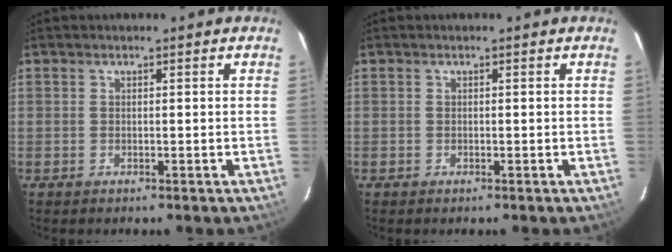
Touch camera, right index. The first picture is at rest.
{"total": 0.0}